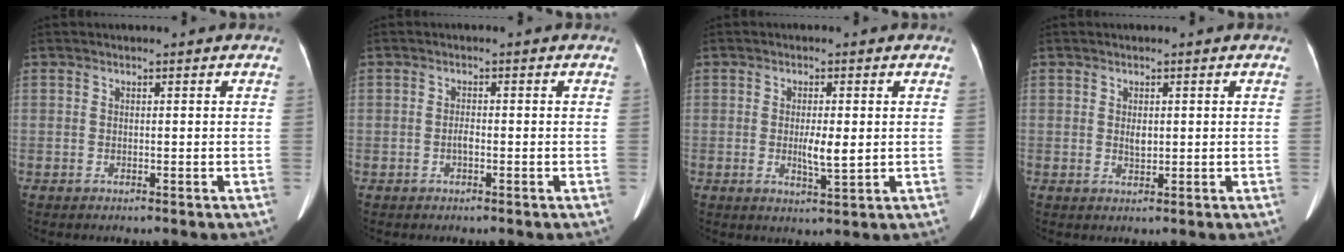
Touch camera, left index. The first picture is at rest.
{"total": 1.1, "force": [-0.5, 0.5, 0.9], "torque": [-0.017, 0.002, -0.008]}
{"total": 4.0, "force": [-0.1, 0.8, 3.9], "torque": [-0.071, -0.006, 0.001]}
{"total": 1.5, "force": [0.2, 0.9, 1.2], "torque": [-0.023, 0.000, 0.008]}